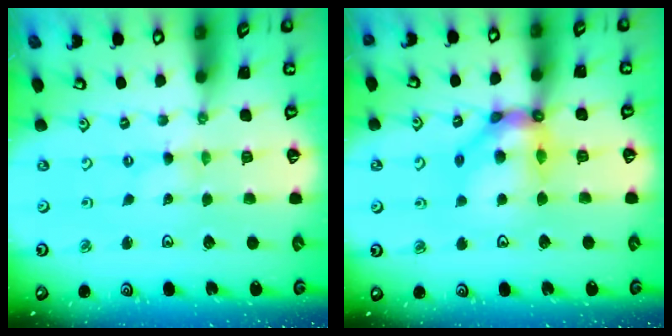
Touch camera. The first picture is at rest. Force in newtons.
{"total": 12.9, "press": 12.8, "slide": 1.6}